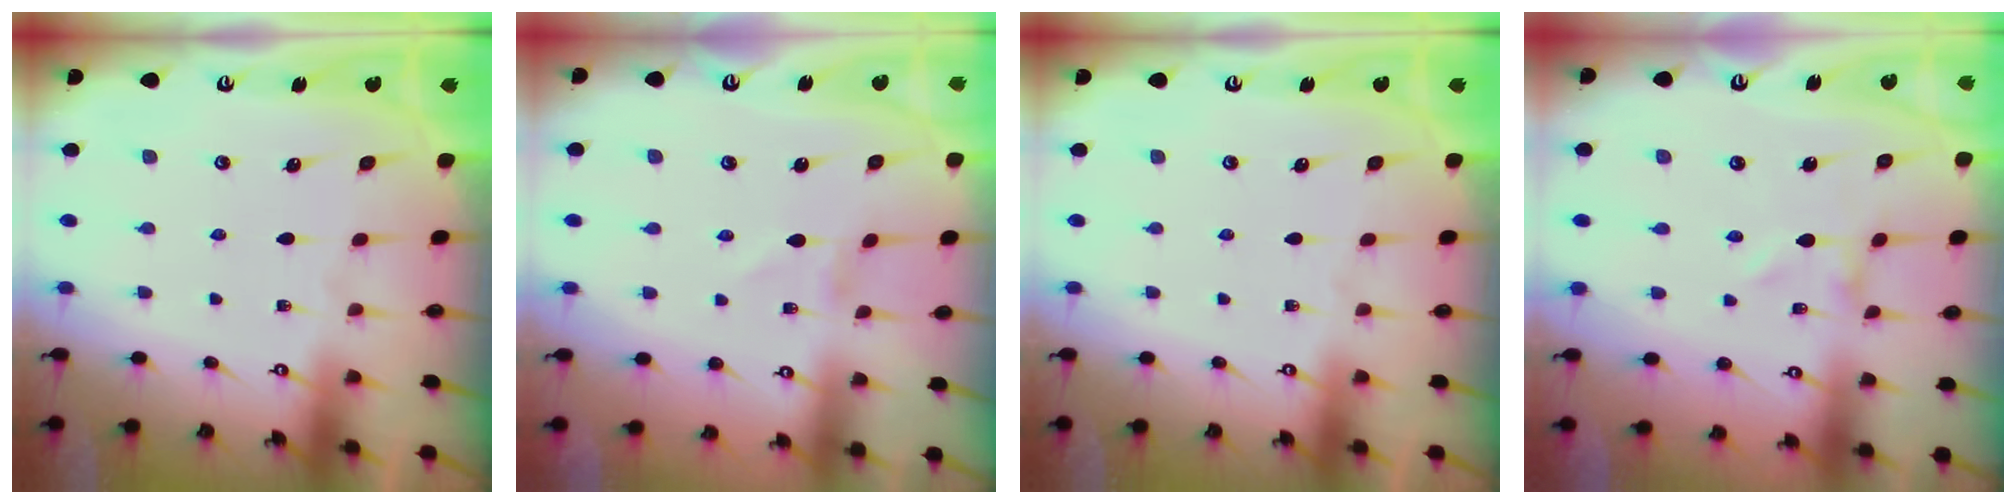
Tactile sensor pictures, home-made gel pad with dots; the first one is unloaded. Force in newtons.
{"total": 1.3, "press": 1.3, "slide": 0.1}
{"total": 0.0}
{"total": 0.0}